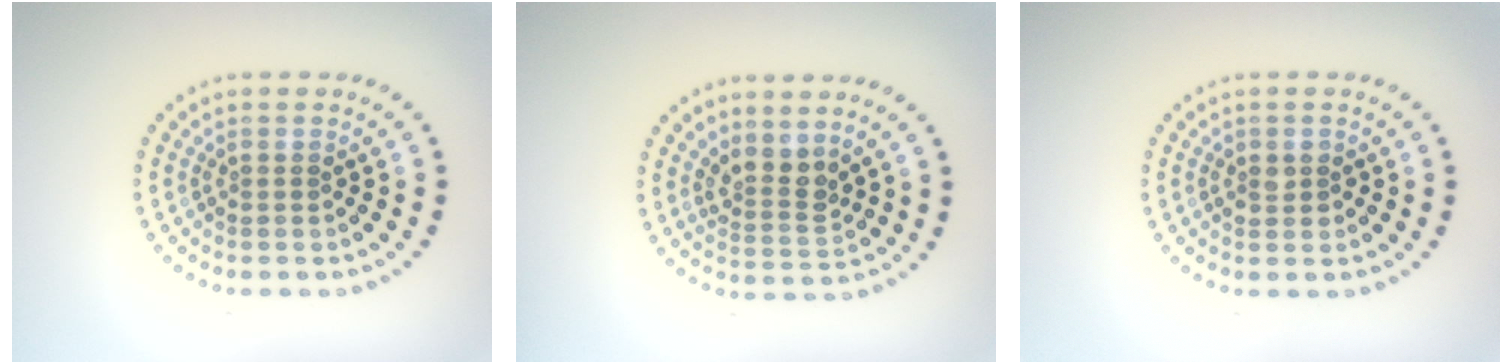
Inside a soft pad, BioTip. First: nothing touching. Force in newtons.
{"total": 2.6, "press": 1.9, "slide": 1.7}
{"total": 1.4, "press": 1.4, "slide": 0.2}